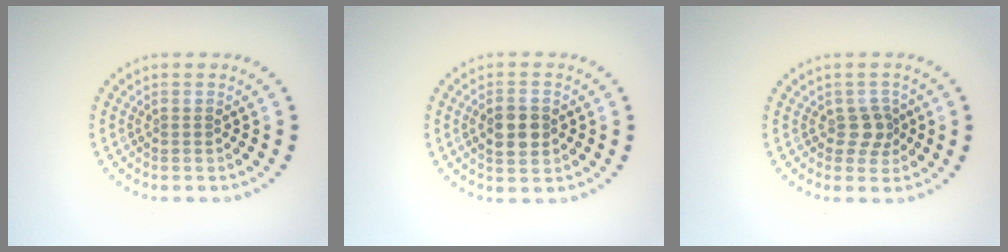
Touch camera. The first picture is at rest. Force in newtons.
{"total": 3.3, "press": 3.3, "slide": 0.1}
{"total": 1.7, "press": 1.4, "slide": 0.9}